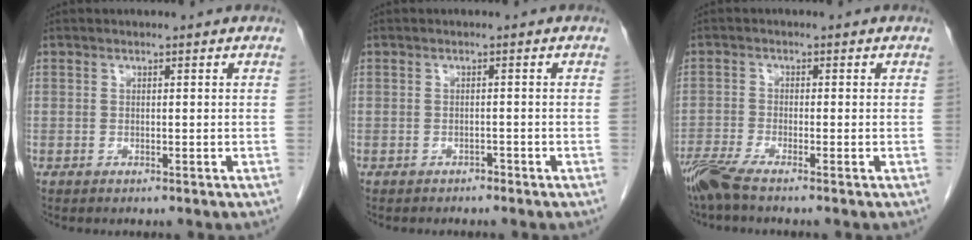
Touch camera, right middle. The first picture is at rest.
{"total": 1.0, "force": [-0.9, 0.4, 0.2], "torque": [-0.006, 0.001, -0.014]}
{"total": 4.1, "force": [-3.3, -0.3, 2.3], "torque": [-0.052, -0.014, -0.073]}